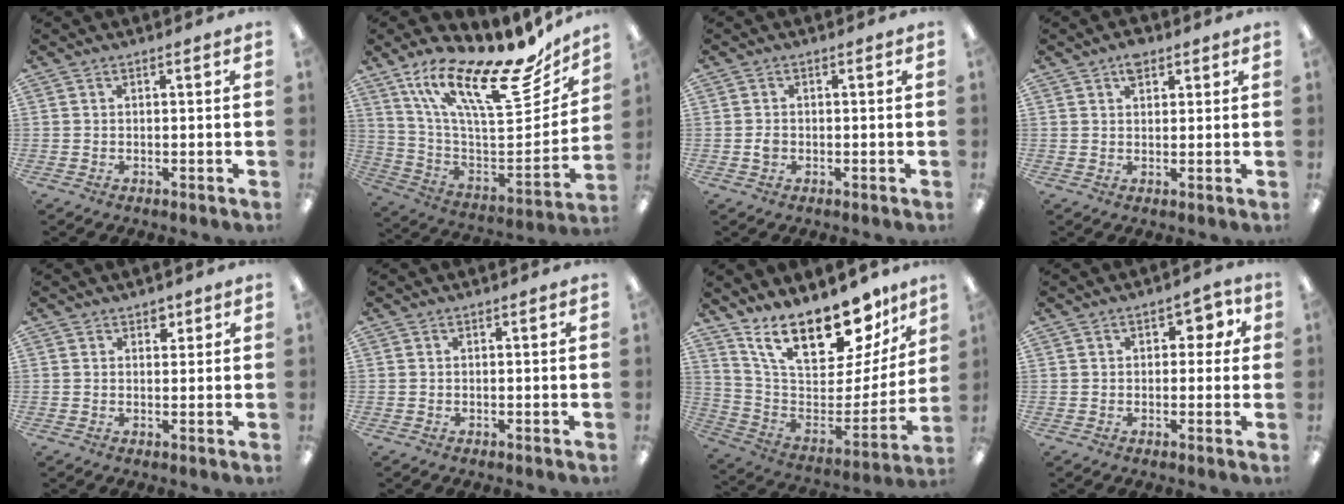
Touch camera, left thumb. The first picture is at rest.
{"total": 23.6, "force": [15.4, 6.9, 16.6], "torque": [-0.259, -0.116, 0.253]}
{"total": 1.6, "force": [-0.2, 1.2, 1.1], "torque": [-0.021, 0.004, -0.004]}
{"total": 3.9, "force": [2.5, 2.1, 2.2], "torque": [-0.023, -0.005, 0.039]}
{"total": 2.4, "force": [1.7, 1.4, 0.8], "torque": [-0.002, -0.005, 0.028]}
{"total": 0.0}
{"total": 23.5, "force": [17.0, 9.5, 13.2], "torque": [-0.212, -0.115, 0.295]}
{"total": 5.9, "force": [1.8, 3.3, 4.5], "torque": [-0.059, 0.003, 0.025]}